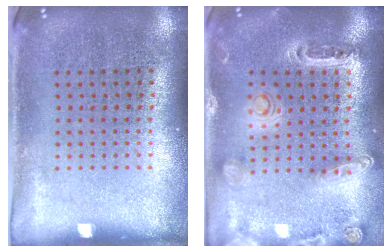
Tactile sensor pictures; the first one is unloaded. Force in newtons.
{"total": 1.3, "press": 1.3, "slide": 0.2}